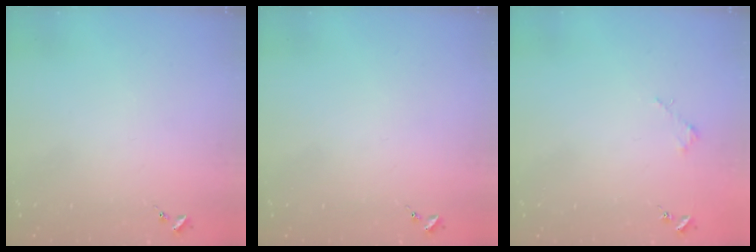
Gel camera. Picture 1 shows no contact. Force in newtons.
{"total": 0.0}
{"total": 1.8, "press": 1.8, "slide": 0.2}